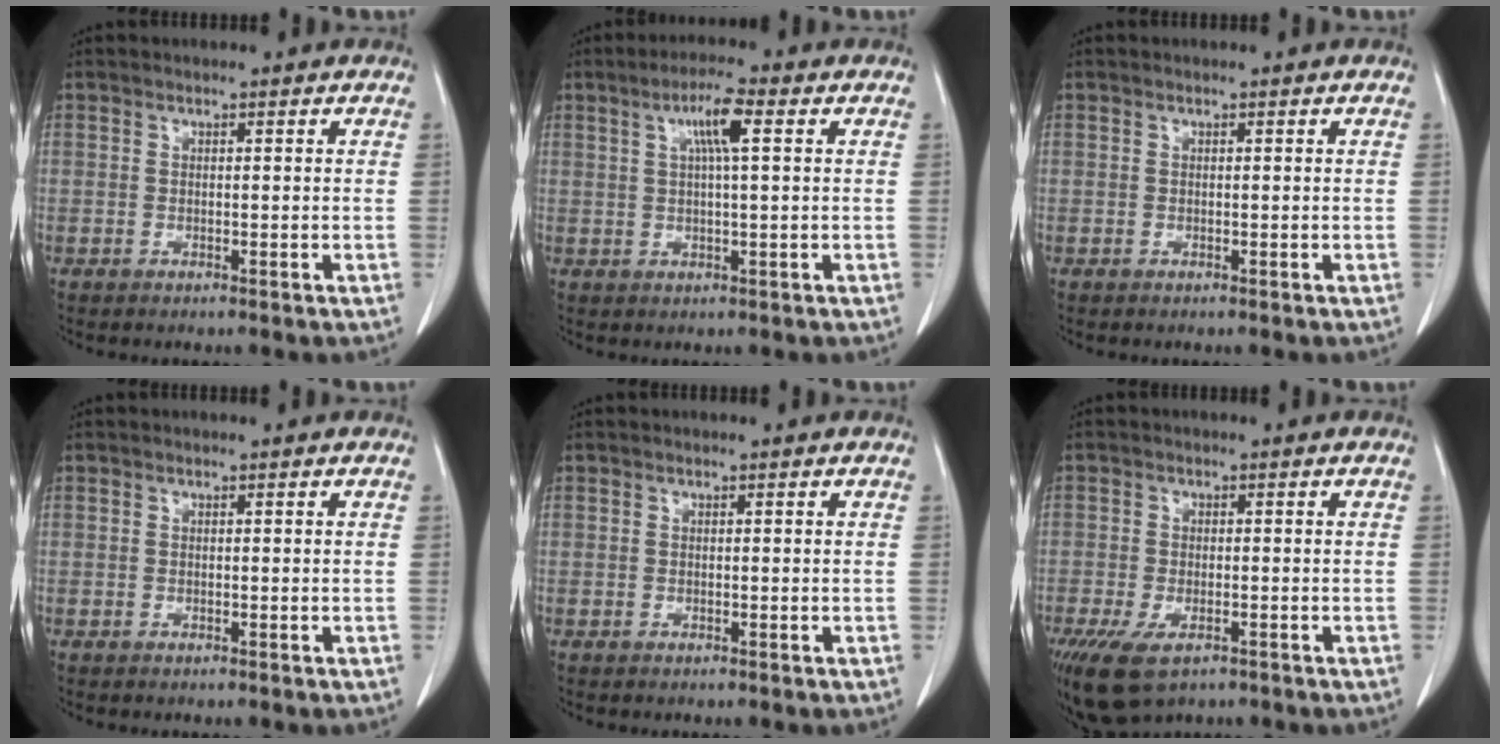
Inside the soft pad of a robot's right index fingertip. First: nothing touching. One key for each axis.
{"total": 6.0, "fx": 2.0, "fy": 0.8, "fz": 5.6, "tx": -0.104, "ty": 0.009, "tz": 0.036}
{"total": 0.0}
{"total": 0.0}
{"total": 0.0}
{"total": 11.6, "fx": -6.5, "fy": 6.1, "fz": 7.5, "tx": -0.176, "ty": -0.019, "tz": -0.101}